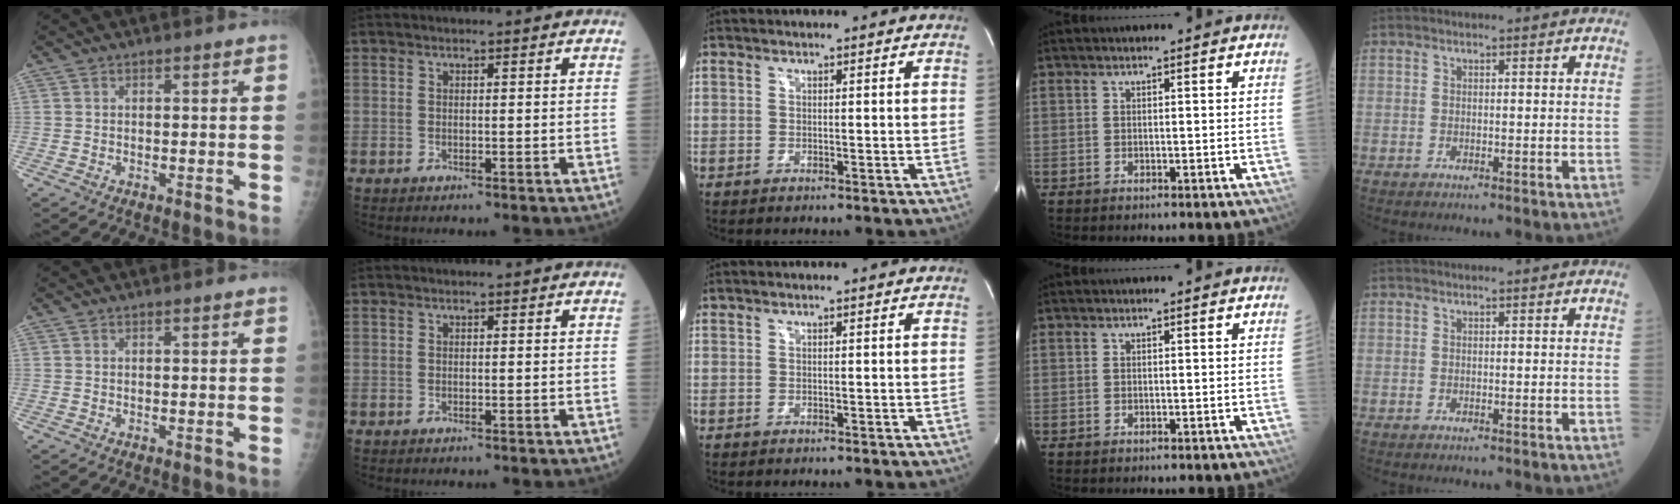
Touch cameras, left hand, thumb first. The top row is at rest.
{}